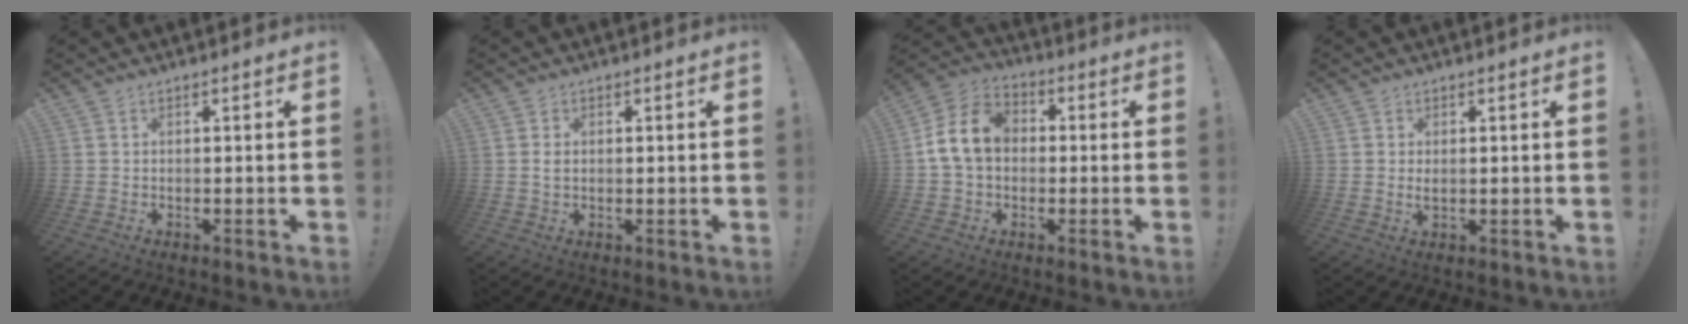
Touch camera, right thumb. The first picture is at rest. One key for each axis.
{"total": 1.4, "fx": 0.3, "fy": 0.8, "fz": 1.1, "tx": -0.015, "ty": 0.001, "tz": 0.003}
{"total": 12.8, "fx": 1.2, "fy": 9.7, "fz": 8.3, "tx": -0.141, "ty": 0.019, "tz": 0.030}
{"total": 1.5, "fx": 0.5, "fy": 0.6, "fz": 1.3, "tx": -0.012, "ty": -0.006, "tz": 0.006}